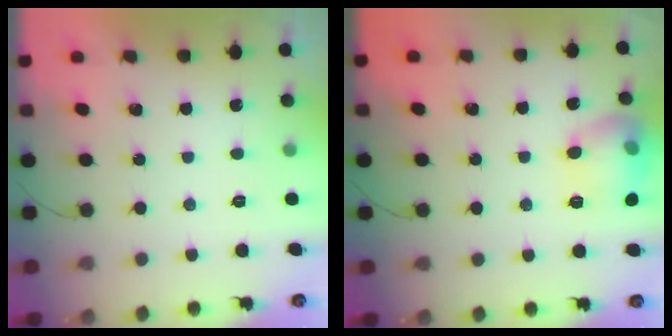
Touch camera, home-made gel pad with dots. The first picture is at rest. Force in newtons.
{"total": 12.8, "press": 12.7, "slide": 1.1}